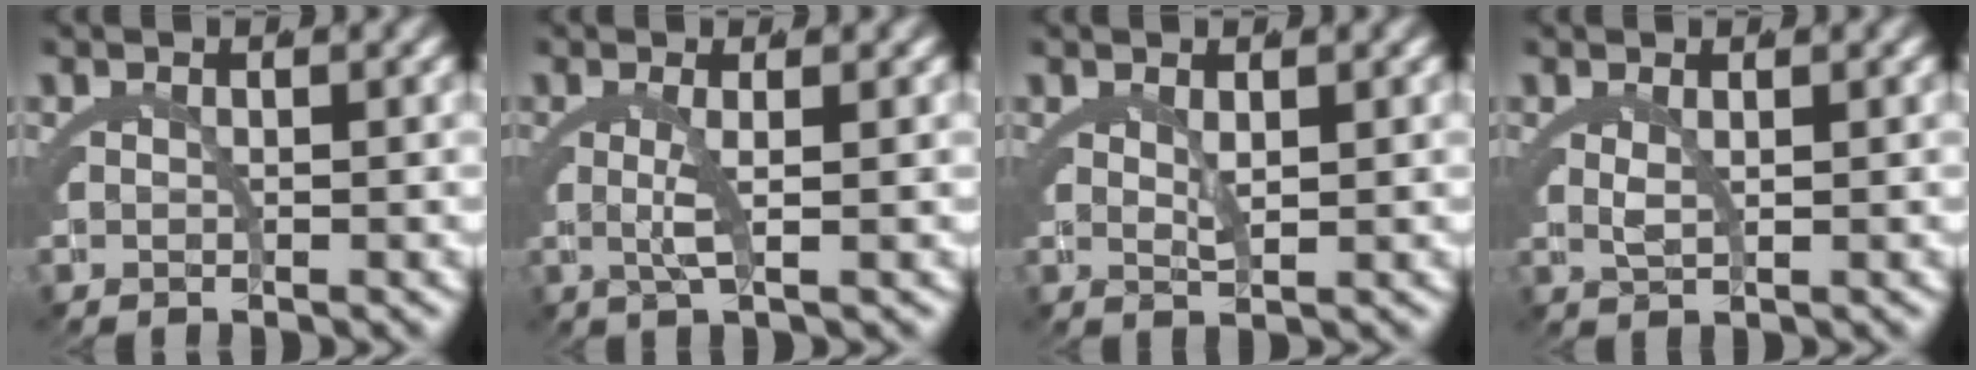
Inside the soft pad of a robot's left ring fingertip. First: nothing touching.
{"total": 2.6, "force": [0.5, -0.4, 2.5], "torque": [-0.051, -0.007, 0.012]}
{"total": 1.5, "force": [0.9, -0.5, 1.1], "torque": [-0.014, -0.011, 0.025]}
{"total": 1.4, "force": [0.7, -0.5, 1.1], "torque": [-0.022, -0.010, 0.023]}